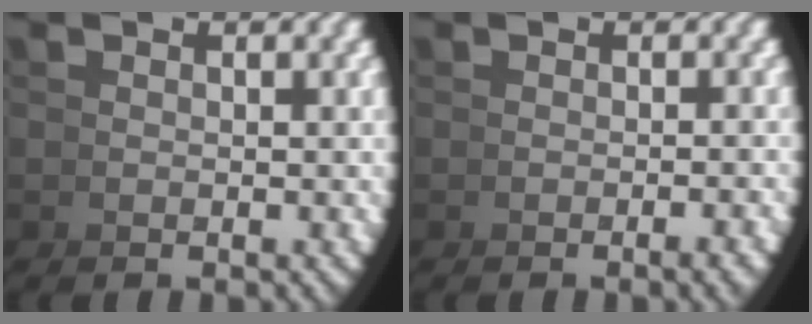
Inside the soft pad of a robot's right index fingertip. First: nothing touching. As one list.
[{"total": 1.5, "force": [-0.8, 0.3, 1.3], "torque": [-0.008, 0.012, -0.018]}]